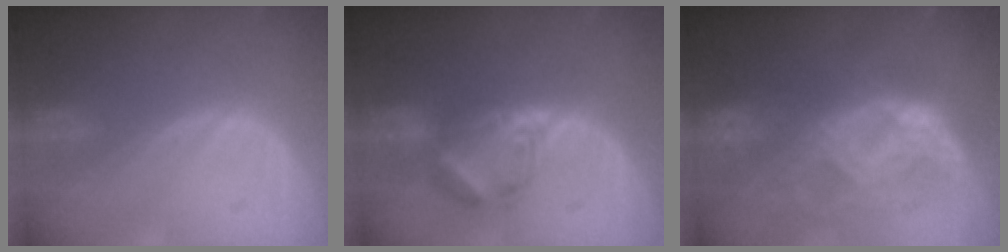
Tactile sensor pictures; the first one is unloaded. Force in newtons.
{"total": 6.0, "press": 5.9, "slide": 0.7}
{"total": 9.5, "press": 8.9, "slide": 3.5}